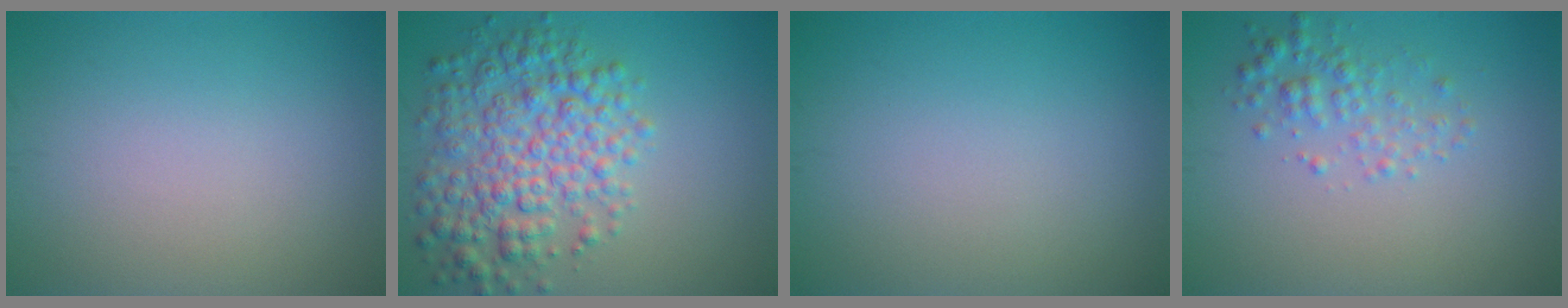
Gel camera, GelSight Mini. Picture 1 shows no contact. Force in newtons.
{"total": 6.8, "press": 6.8, "slide": 0.2}
{"total": 0.0}
{"total": 2.3, "press": 2.3, "slide": 0.1}